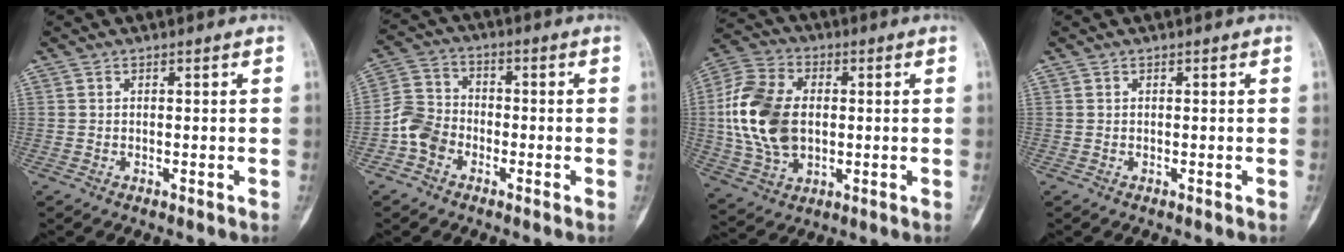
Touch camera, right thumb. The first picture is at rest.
{"total": 7.0, "force": [-2.8, 5.8, 2.6], "torque": [-0.039, 0.025, -0.064]}
{"total": 16.7, "force": [0.7, 11.5, 12.1], "torque": [-0.238, 0.011, 0.015]}
{"total": 0.0}